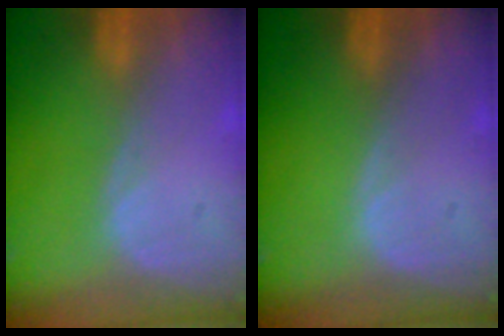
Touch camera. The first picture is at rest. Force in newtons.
{"total": 0.0}